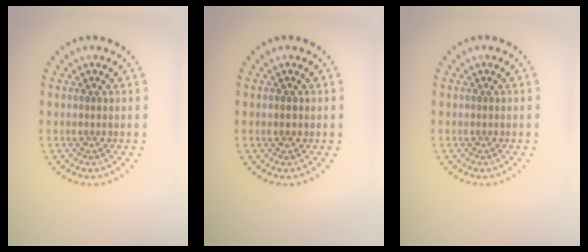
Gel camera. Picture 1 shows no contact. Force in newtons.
{"total": 1.2, "press": 1.2, "slide": 0.1}
{"total": 0.0}